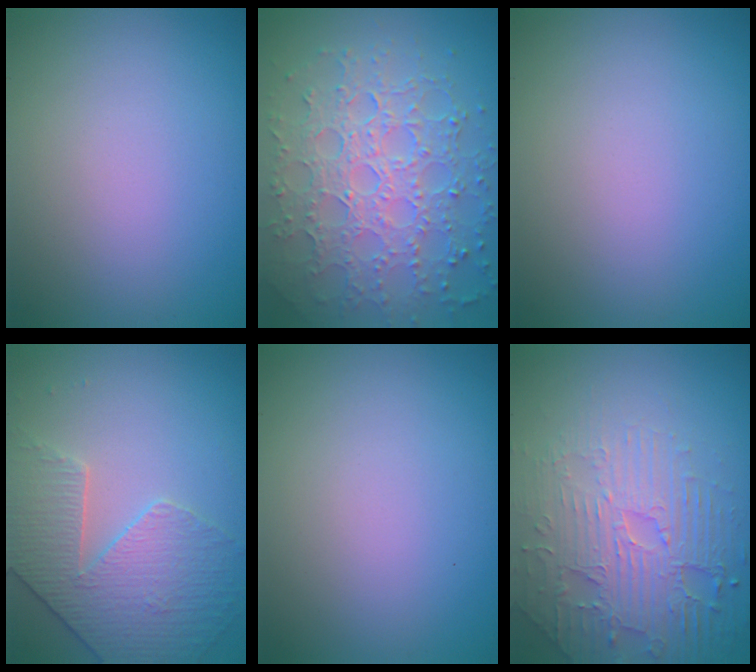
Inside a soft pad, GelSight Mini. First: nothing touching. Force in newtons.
{"total": 7.7, "press": 5.7, "slide": 5.1}
{"total": 0.0}
{"total": 4.0, "press": 3.7, "slide": 1.5}
{"total": 0.0}
{"total": 4.6, "press": 4.3, "slide": 1.6}